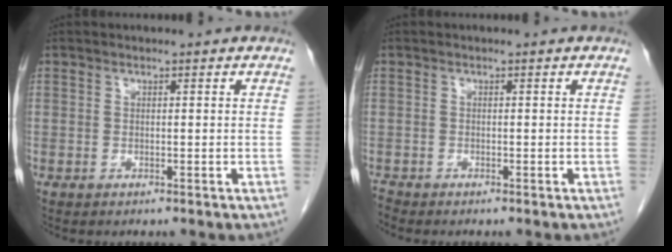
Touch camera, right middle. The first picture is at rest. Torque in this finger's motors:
{"motor_torque": [-0.42, 0.02, -0.07, -0.03]}